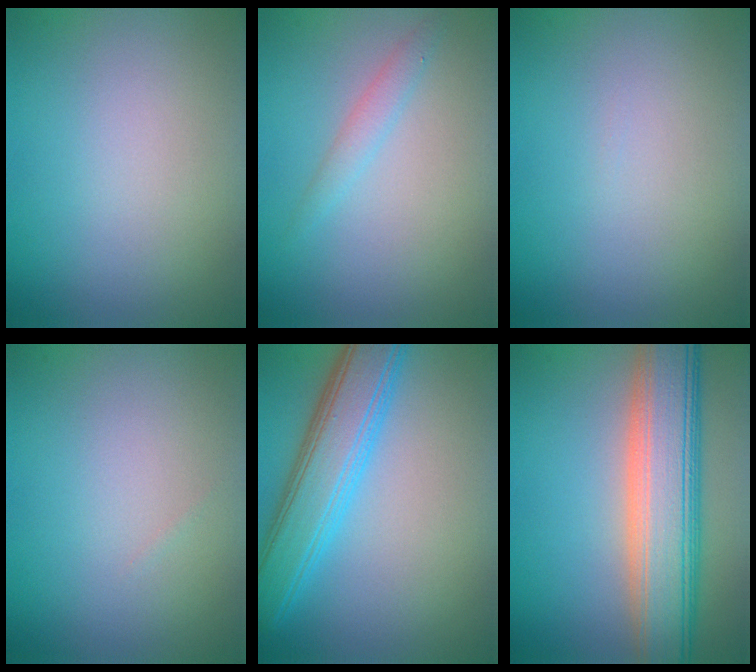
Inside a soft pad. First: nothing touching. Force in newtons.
{"total": 1.4, "press": 1.4, "slide": 0.1}
{"total": 0.0}
{"total": 0.0}
{"total": 6.6, "press": 6.6, "slide": 0.2}
{"total": 9.2, "press": 9.2, "slide": 0.5}